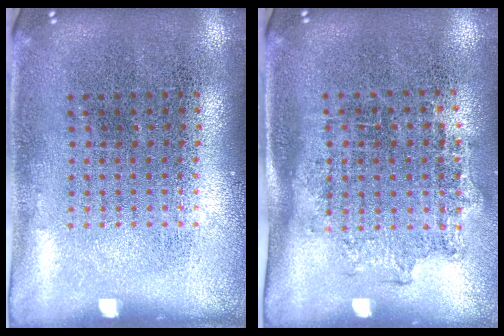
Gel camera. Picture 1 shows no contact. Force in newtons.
{"total": 1.3, "press": 1.0, "slide": 0.8}